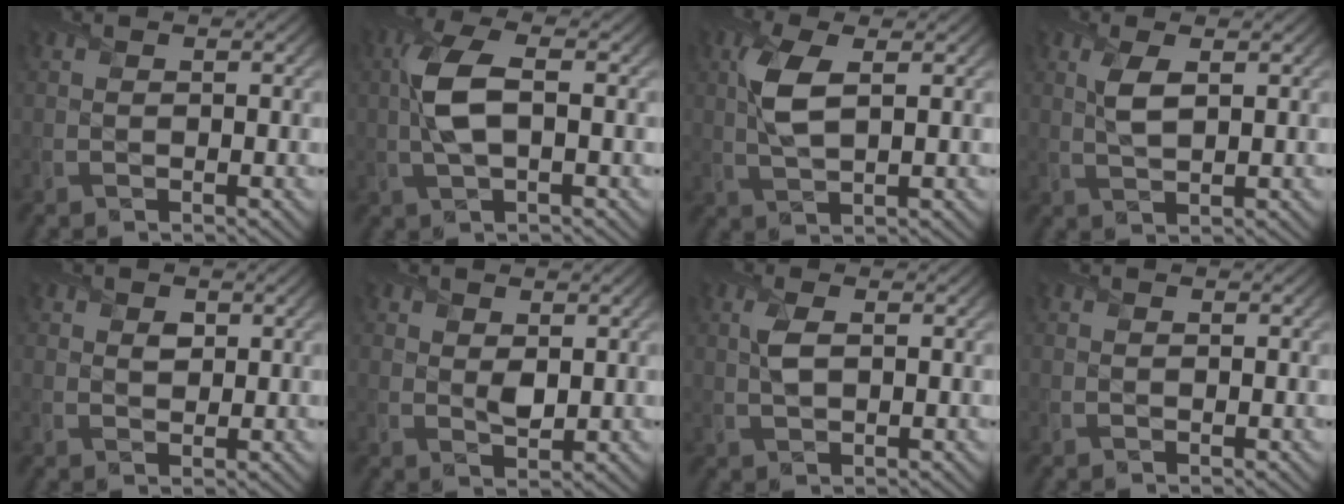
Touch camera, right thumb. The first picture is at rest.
{"total": 6.3, "force": [0.4, 2.4, 5.8], "torque": [-0.144, 0.007, 0.002]}
{"total": 5.2, "force": [1.3, 2.0, 4.7], "torque": [-0.115, 0.004, 0.025]}
{"total": 3.2, "force": [1.1, 1.2, 2.8], "torque": [-0.067, 0.001, 0.022]}
{"total": 1.7, "force": [0.7, 1.3, 0.8], "torque": [-0.014, -0.007, 0.013]}
{"total": 2.4, "force": [0.8, 1.5, 1.6], "torque": [-0.033, -0.010, 0.017]}
{"total": 2.5, "force": [0.6, 1.1, 2.2], "torque": [-0.058, 0.003, 0.011]}
{"total": 0.0}